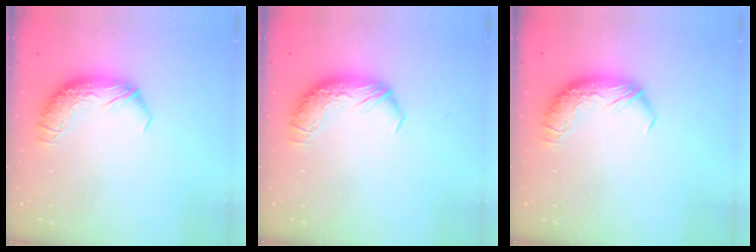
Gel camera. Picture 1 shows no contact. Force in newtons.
{"total": 0.0}
{"total": 0.0}